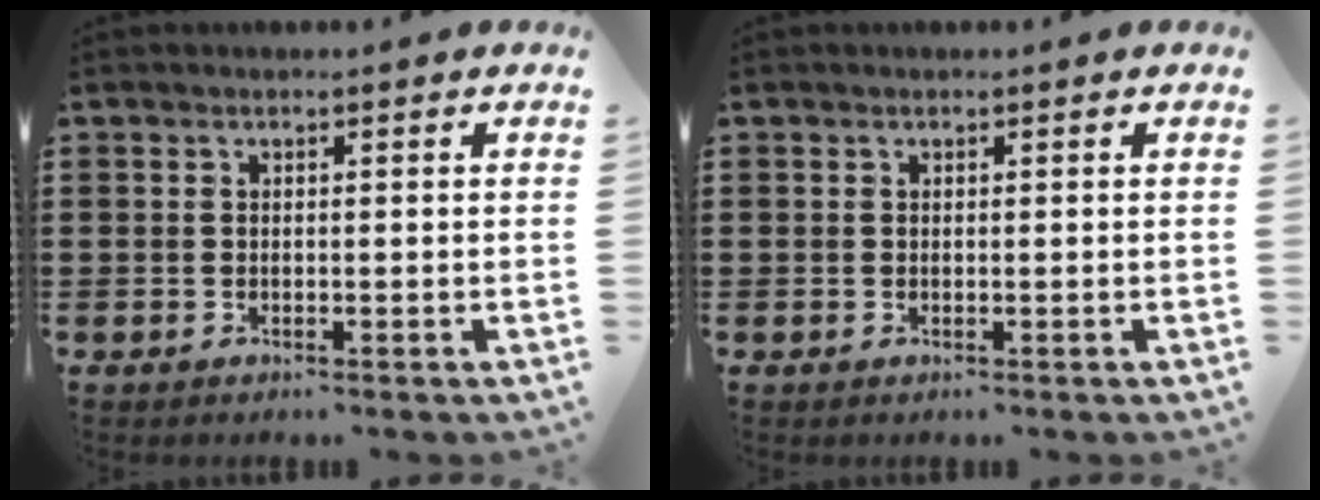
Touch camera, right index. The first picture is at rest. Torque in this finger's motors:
{"motor_torque": [-0.21, 0.23, 0.00, 0.00]}